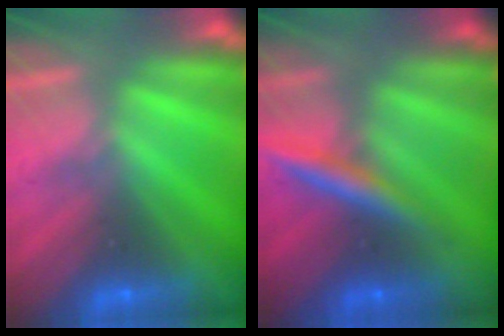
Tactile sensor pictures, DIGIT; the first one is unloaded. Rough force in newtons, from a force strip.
{"total": 2.4}